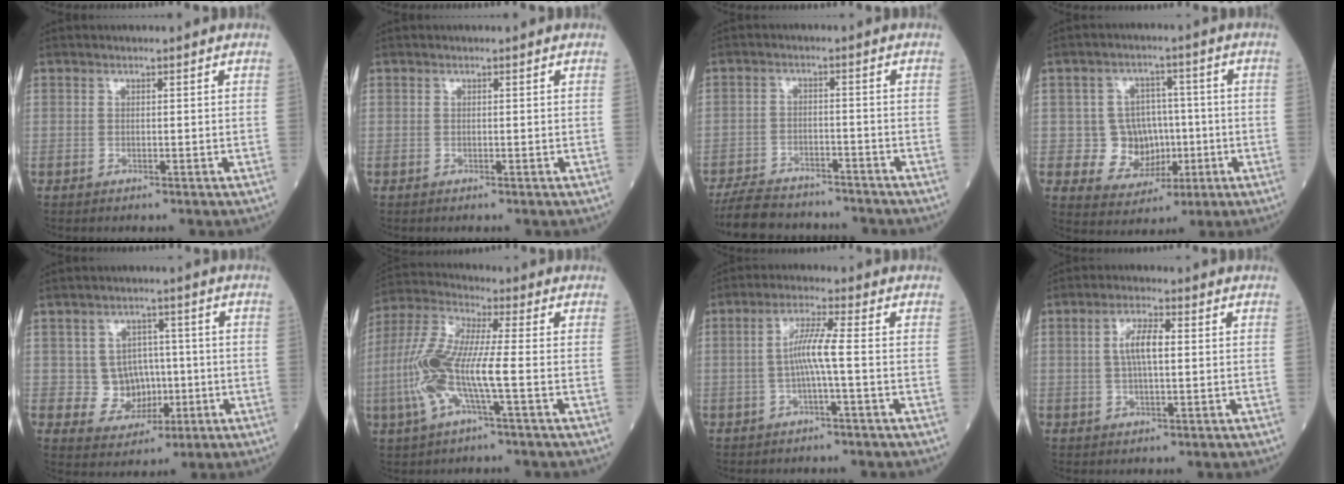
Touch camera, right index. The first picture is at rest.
{"total": 0.0}
{"total": 12.0, "force": [-10.9, 3.1, 3.8], "torque": [-0.067, 0.003, -0.163]}
{"total": 7.8, "force": [-0.7, 7.2, 3.0], "torque": [-0.037, 0.019, 0.000]}
{"total": 6.6, "force": [-0.2, 6.0, 2.7], "torque": [-0.035, 0.014, 0.007]}
{"total": 12.2, "force": [-2.5, 1.5, 11.8], "torque": [-0.265, 0.005, -0.058]}
{"total": 5.1, "force": [-0.6, -0.3, 5.1], "torque": [-0.100, 0.010, -0.011]}
{"total": 5.3, "force": [0.9, 2.2, 4.8], "torque": [-0.093, 0.011, 0.017]}